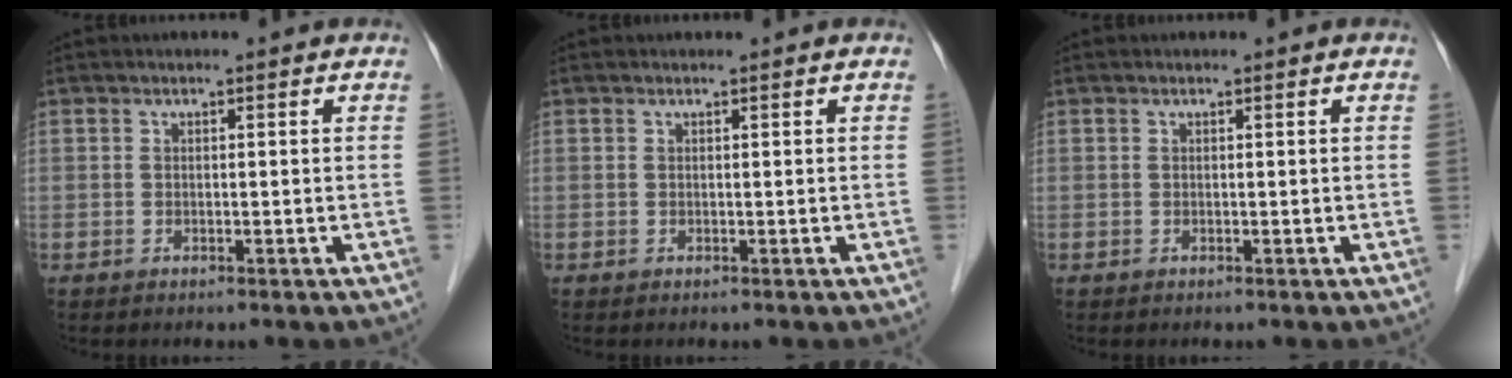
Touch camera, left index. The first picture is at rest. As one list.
[{"total": 0.0}, {"total": 0.0}]